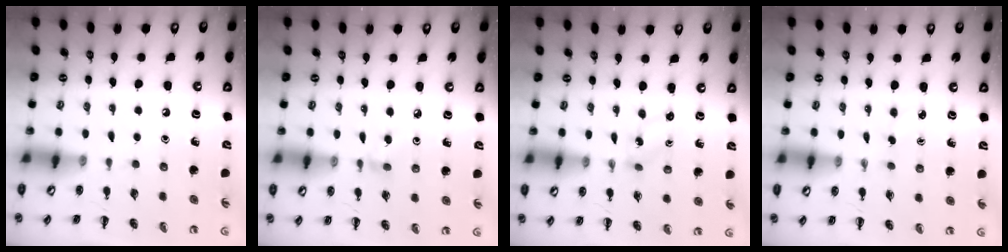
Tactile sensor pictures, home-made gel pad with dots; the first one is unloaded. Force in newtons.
{"total": 3.4, "press": 3.2, "slide": 1.2}
{"total": 0.6, "press": 0.5, "slide": 0.2}
{"total": 2.8, "press": 2.7, "slide": 0.8}